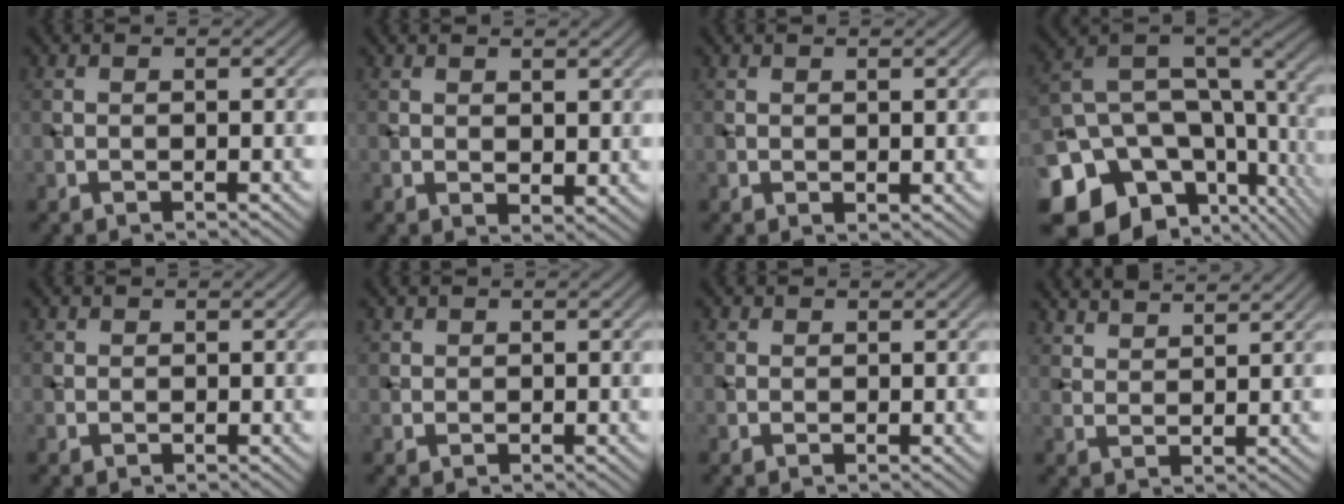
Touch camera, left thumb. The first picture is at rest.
{"total": 2.3, "force": [1.3, 1.3, 1.3], "torque": [-0.023, -0.007, 0.028]}
{"total": 0.8, "force": [0.5, 0.5, 0.4], "torque": [-0.007, -0.002, 0.012]}
{"total": 19.2, "force": [-7.1, 13.9, 11.2], "torque": [-0.245, -0.023, -0.073]}
{"total": 1.2, "force": [0.5, 1.0, 0.1], "torque": [0.001, -0.003, 0.007]}
{"total": 1.5, "force": [0.7, 1.3, 0.1], "torque": [-0.002, -0.004, 0.013]}
{"total": 1.0, "force": [0.5, 0.8, 0.2], "torque": [0.000, -0.001, 0.009]}
{"total": 4.5, "force": [4.1, 1.1, 1.6], "torque": [-0.033, -0.012, 0.091]}